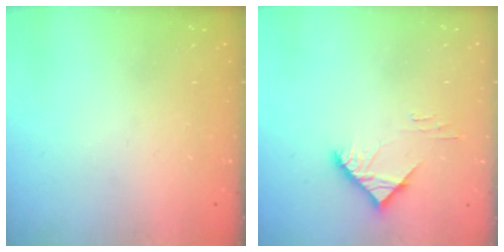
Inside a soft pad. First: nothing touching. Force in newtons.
{"total": 5.2, "press": 5.1, "slide": 0.7}